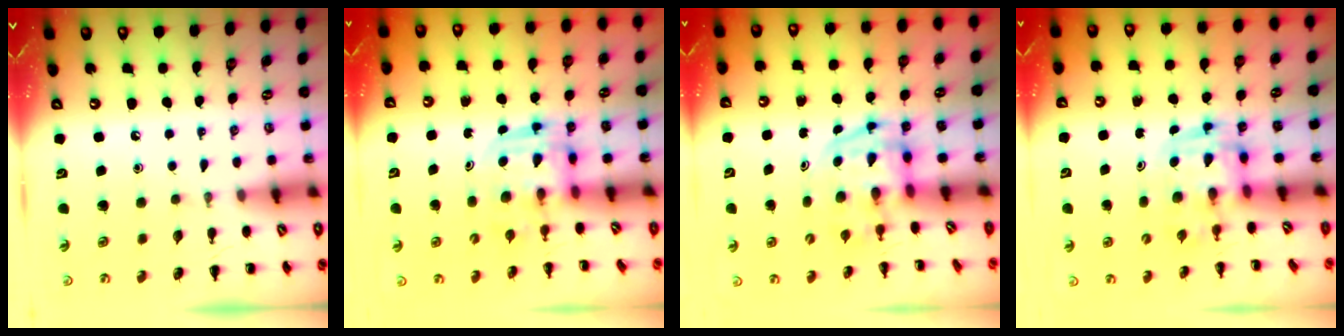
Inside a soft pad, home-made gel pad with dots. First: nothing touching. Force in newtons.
{"total": 3.0, "press": 3.0, "slide": 0.3}
{"total": 3.8, "press": 3.8, "slide": 0.6}
{"total": 2.8, "press": 2.8, "slide": 0.5}